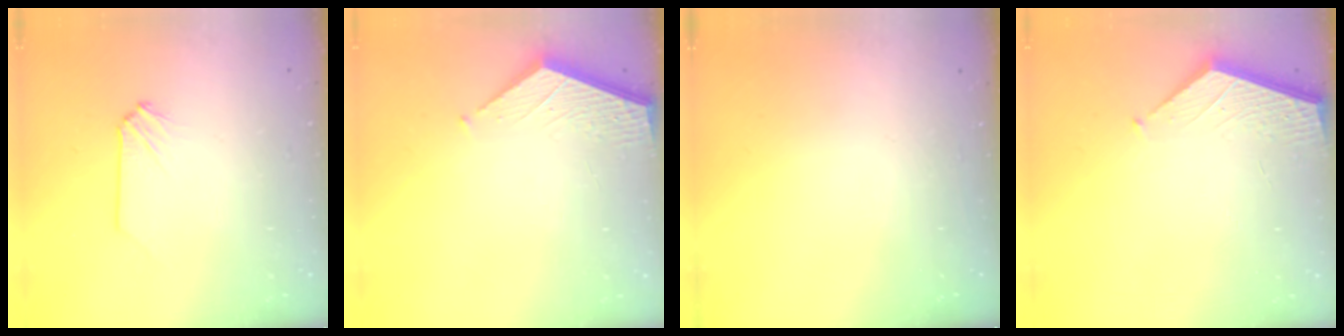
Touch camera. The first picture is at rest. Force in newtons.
{"total": 3.2, "press": 3.2, "slide": 0.4}
{"total": 0.0}
{"total": 2.6, "press": 2.6, "slide": 0.3}